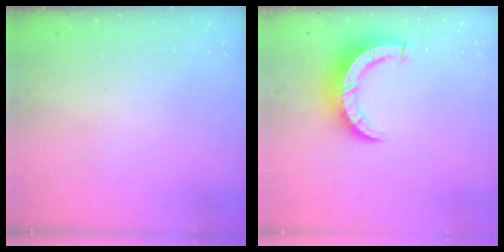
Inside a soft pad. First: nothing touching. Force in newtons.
{"total": 8.8, "press": 8.8, "slide": 1.1}